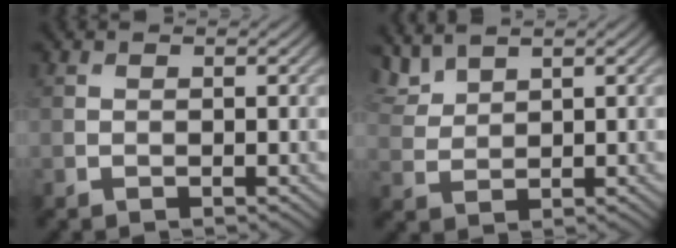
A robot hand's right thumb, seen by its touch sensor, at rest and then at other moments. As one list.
[{"total": 3.2, "force": [2.7, 0.9, 1.3], "torque": [-0.041, 0.007, 0.065]}]